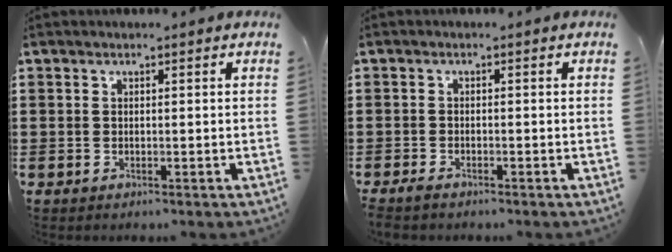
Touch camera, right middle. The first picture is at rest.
{"total": 1.0, "force": [-0.9, 0.3, 0.3], "torque": [-0.017, -0.005, -0.021]}